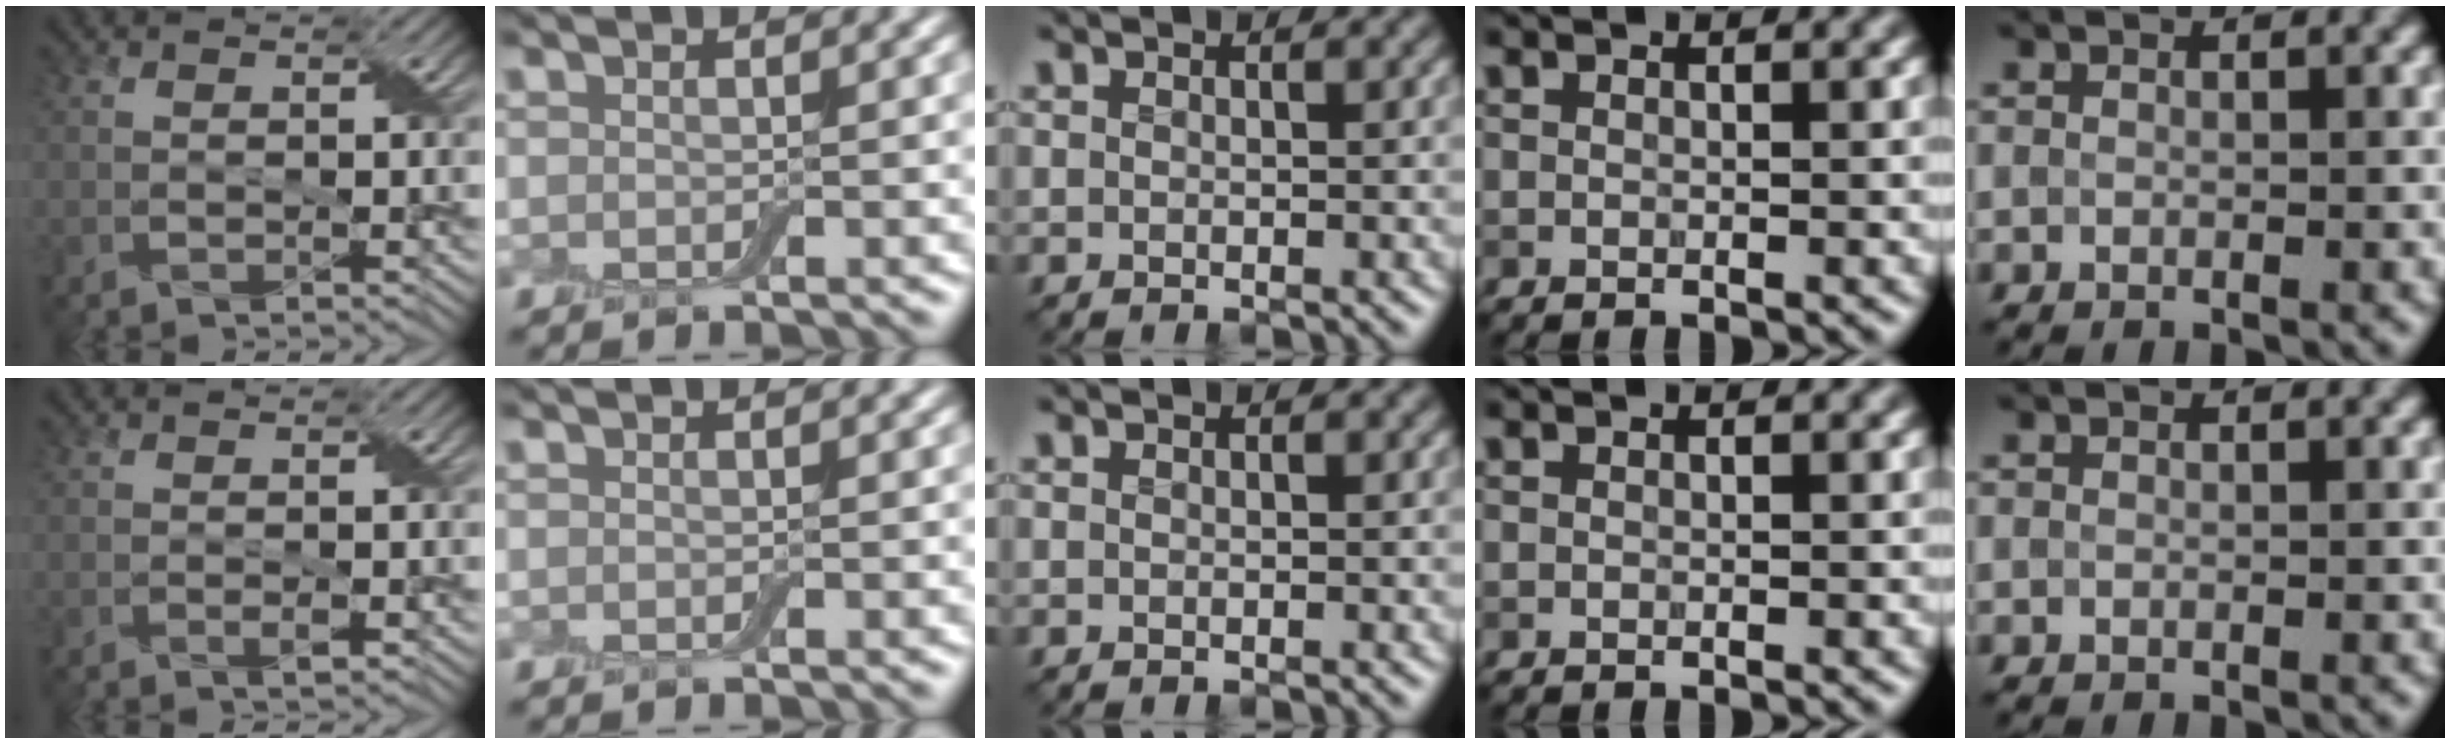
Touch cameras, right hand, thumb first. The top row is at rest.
{"thumb": {"total": 0.8, "force": [-0.2, 0.2, 0.7], "torque": [-0.014, -0.002, -0.002]}}